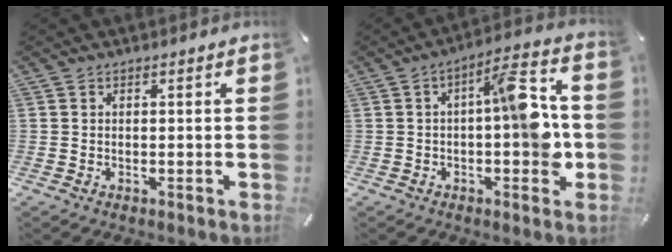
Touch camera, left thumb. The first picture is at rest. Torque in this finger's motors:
{"motor_torque": [1.50, 3.51, 0.91, -0.53, 0.33]}